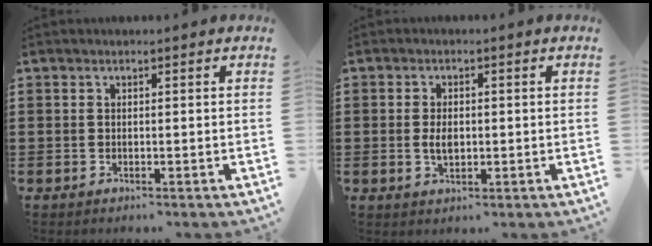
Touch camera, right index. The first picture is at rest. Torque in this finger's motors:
{"motor_torque": [0.17, 1.96, 0.13, 0.02]}